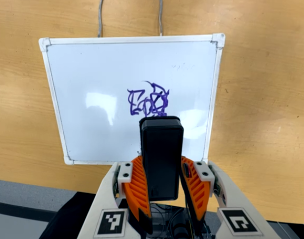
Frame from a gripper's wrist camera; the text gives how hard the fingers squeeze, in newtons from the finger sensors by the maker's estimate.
{"total": 8.0, "left": 6.9, "right": 9.0}